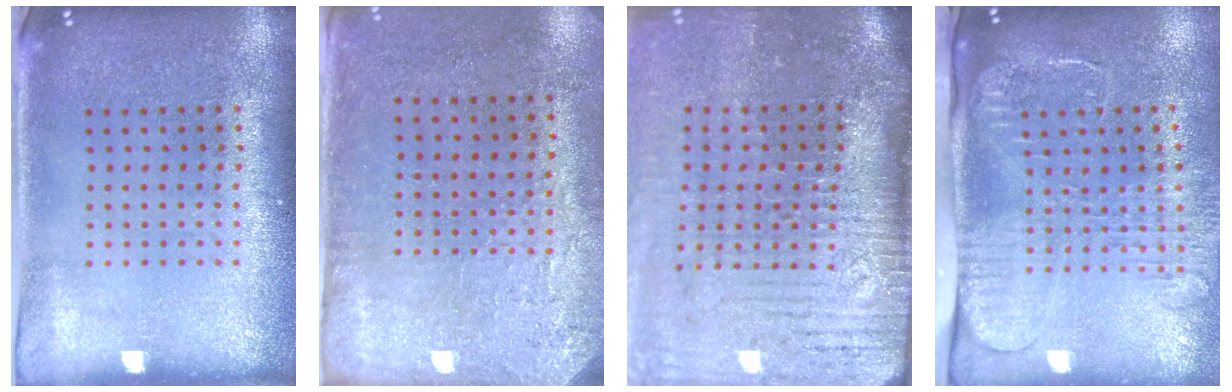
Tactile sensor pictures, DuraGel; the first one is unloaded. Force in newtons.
{"total": 2.8, "press": 2.3, "slide": 1.6}
{"total": 4.9, "press": 4.1, "slide": 2.7}
{"total": 2.6, "press": 2.1, "slide": 1.7}